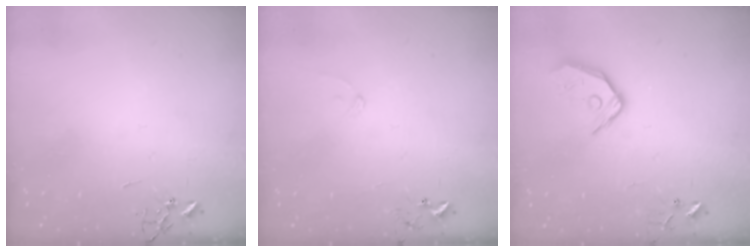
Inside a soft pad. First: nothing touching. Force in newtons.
{"total": 7.8, "press": 7.7, "slide": 0.5}
{"total": 12.4, "press": 12.2, "slide": 2.1}